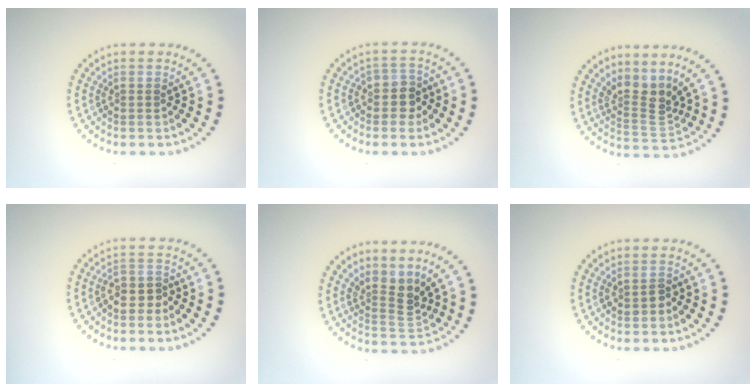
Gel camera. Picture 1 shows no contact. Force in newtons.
{"total": 2.1, "press": 1.9, "slide": 0.9}
{"total": 3.1, "press": 2.2, "slide": 2.2}
{"total": 1.7, "press": 1.5, "slide": 0.8}
{"total": 3.0, "press": 2.1, "slide": 2.1}
{"total": 1.1, "press": 1.1, "slide": 0.3}